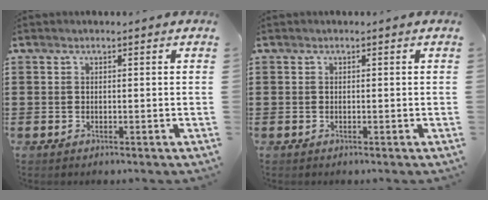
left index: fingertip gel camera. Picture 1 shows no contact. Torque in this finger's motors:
{"motor_torque": [0.00, 0.00, 0.00, 0.01]}